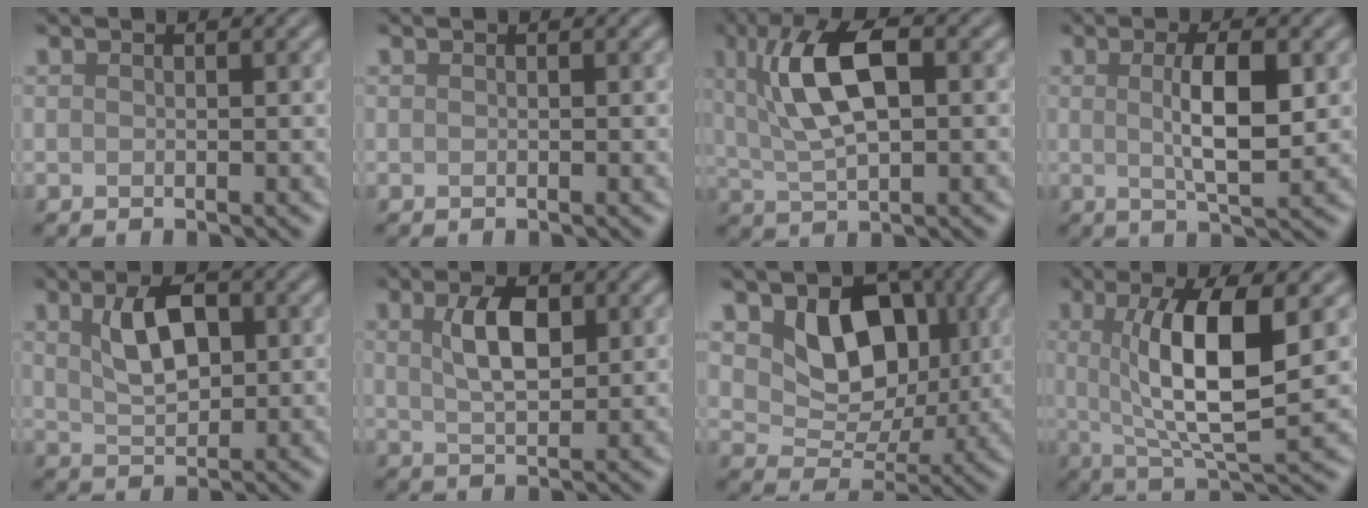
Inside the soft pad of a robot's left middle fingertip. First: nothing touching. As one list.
[{"total": 0.0}, {"total": 7.6, "force": [1.8, 3.2, 6.7], "torque": [-0.125, 0.012, 0.028]}, {"total": 4.8, "force": [0.5, 1.2, 4.6], "torque": [-0.084, 0.001, 0.011]}, {"total": 4.5, "force": [1.3, 2.4, 3.6], "torque": [-0.070, 0.005, 0.024]}, {"total": 4.0, "force": [1.3, 1.8, 3.4], "torque": [-0.069, 0.004, 0.025]}, {"total": 6.6, "force": [1.7, 4.8, 4.1], "torque": [-0.069, -0.013, 0.027]}, {"total": 8.7, "force": [1.3, 2.4, 8.3], "torque": [-0.136, -0.009, 0.026]}]